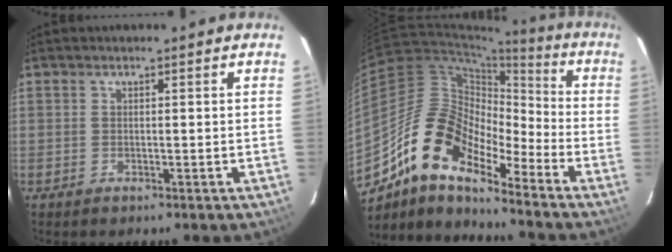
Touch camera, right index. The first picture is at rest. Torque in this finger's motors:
{"motor_torque": [0.28, -0.61, 0.87, 0.16]}